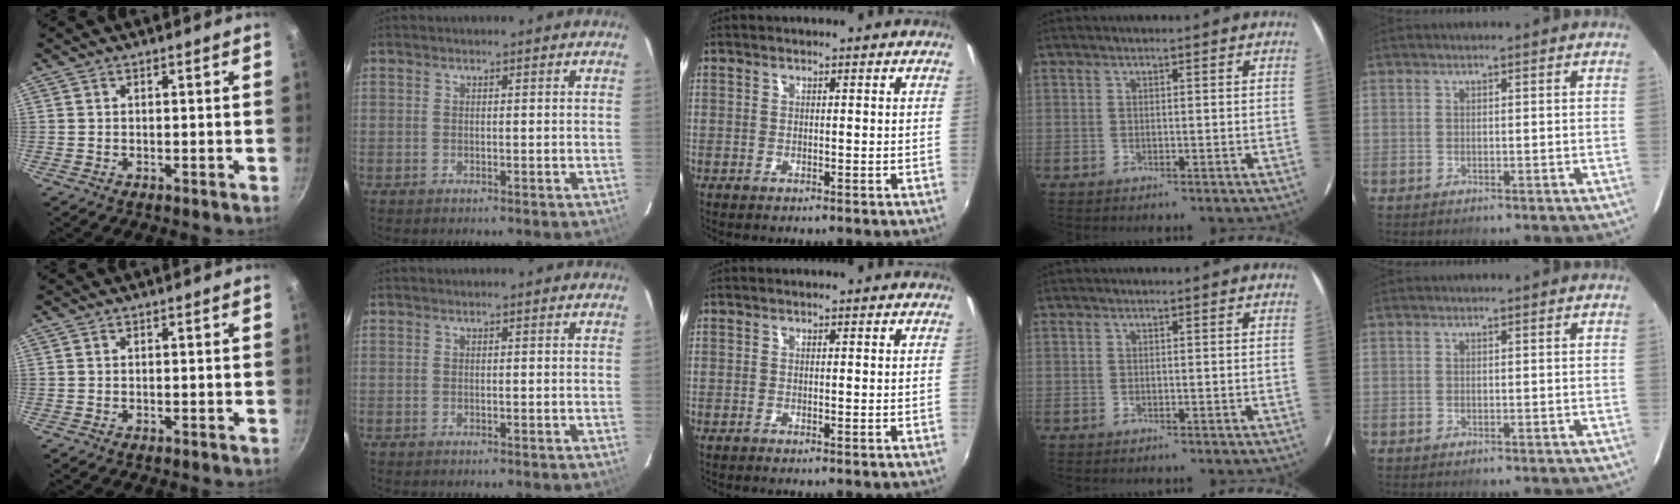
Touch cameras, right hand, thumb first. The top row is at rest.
{}